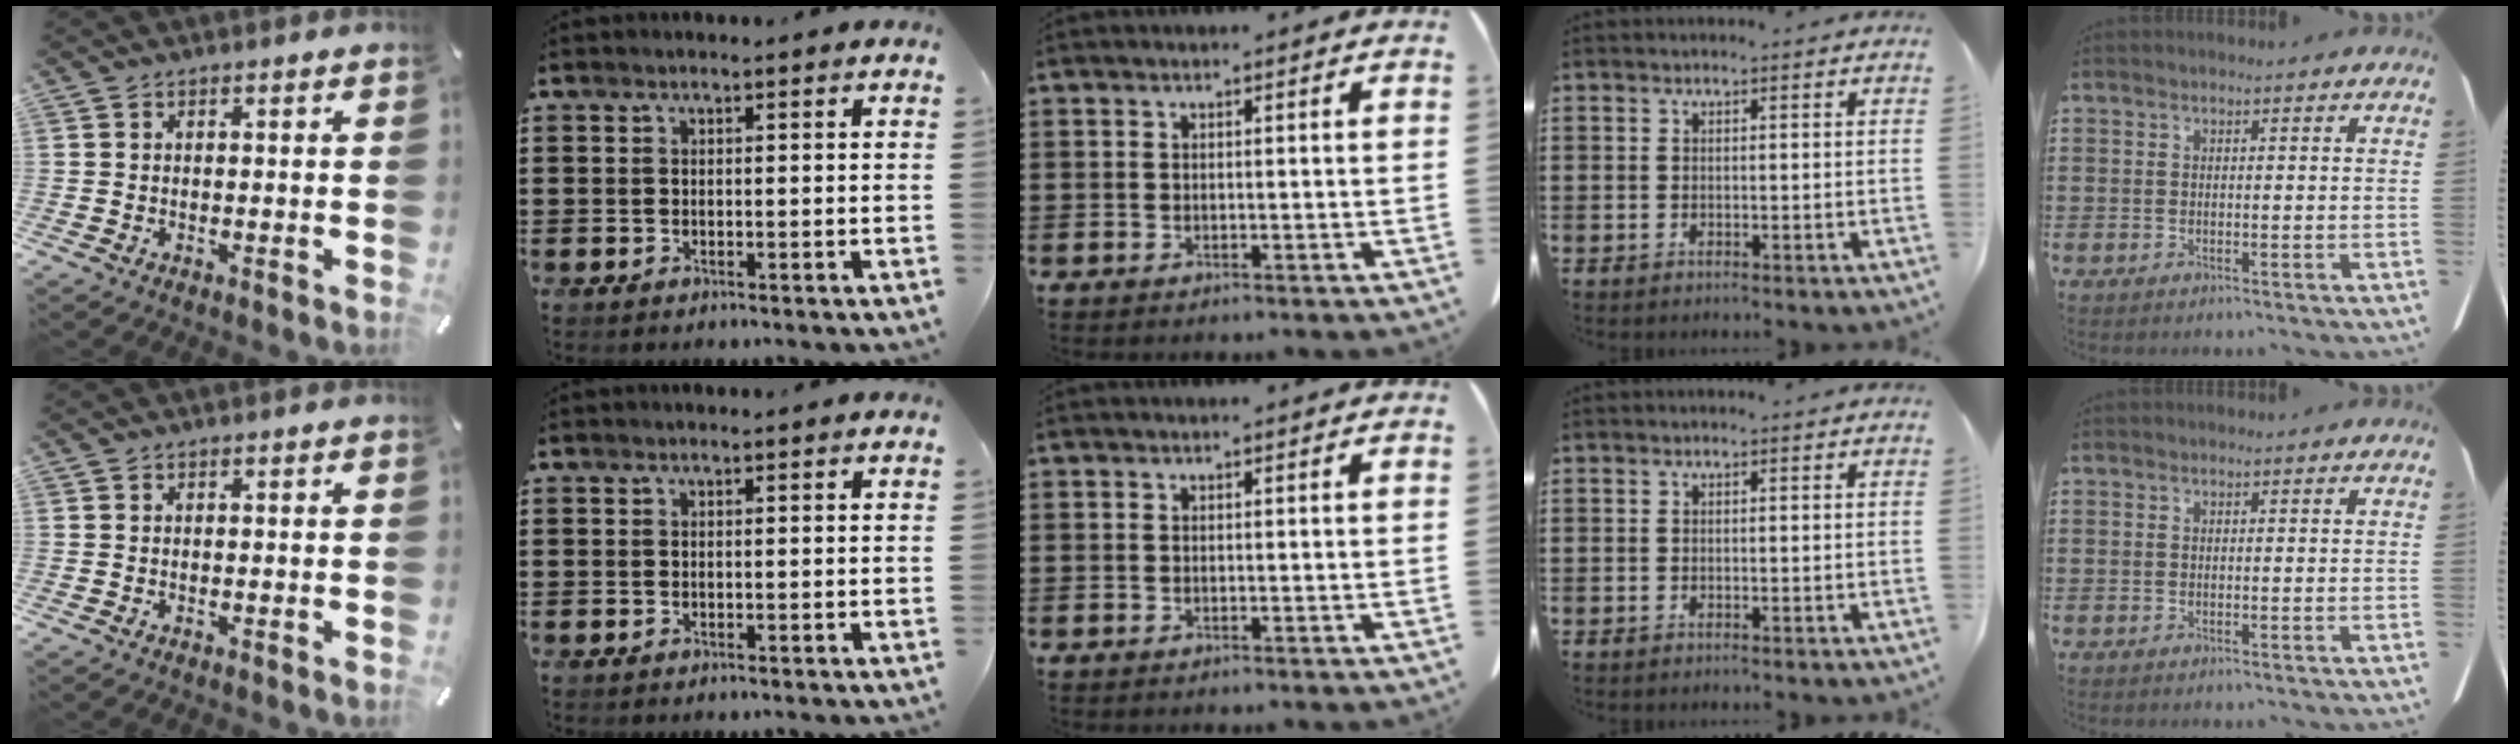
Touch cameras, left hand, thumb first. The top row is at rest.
{}